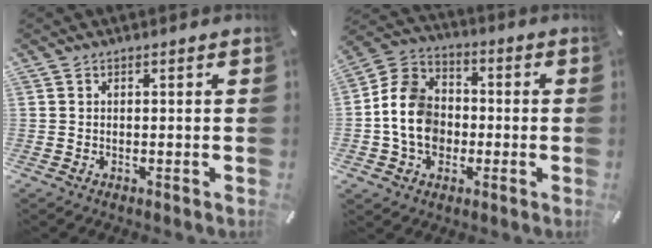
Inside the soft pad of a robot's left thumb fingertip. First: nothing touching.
{"total": 11.8, "force": [-2.1, 10.0, 5.9], "torque": [-0.144, 0.026, -0.039]}